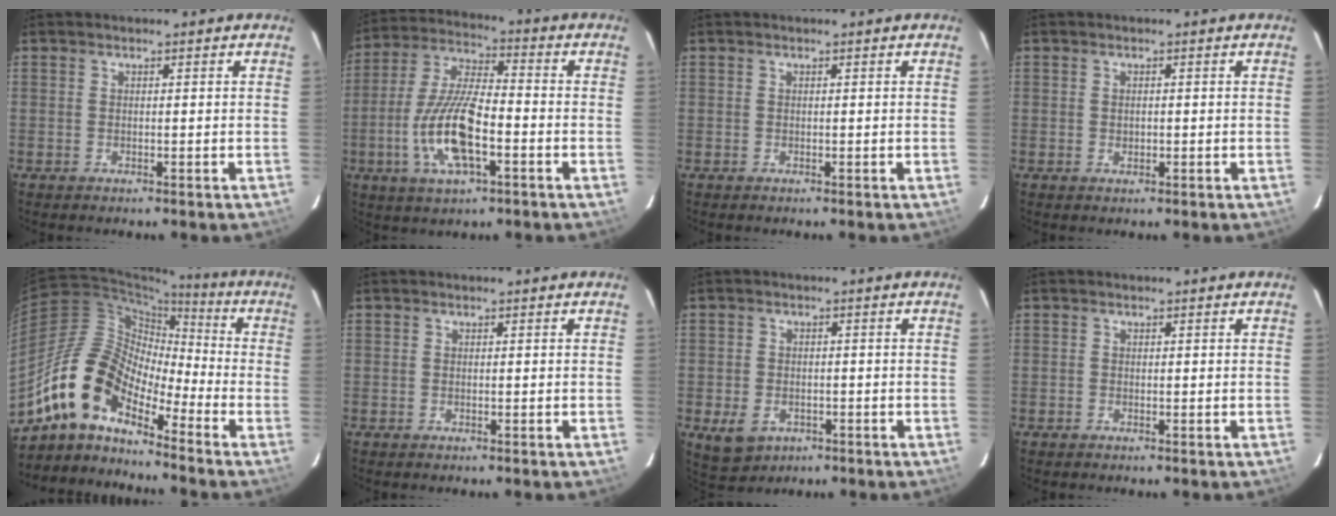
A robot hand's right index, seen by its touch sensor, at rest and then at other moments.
{"total": 14.3, "force": [-4.7, 4.6, 12.7], "torque": [-0.270, -0.007, -0.089]}
{"total": 0.0}
{"total": 0.9, "force": [-0.1, 0.8, 0.5], "torque": [-0.008, 0.000, 0.000]}
{"total": 13.5, "force": [-9.9, 5.3, 7.5], "torque": [-0.125, 0.013, -0.207]}
{"total": 0.0}
{"total": 6.2, "force": [-2.6, 4.6, 3.2], "torque": [-0.074, -0.006, -0.033]}
{"total": 0.0}